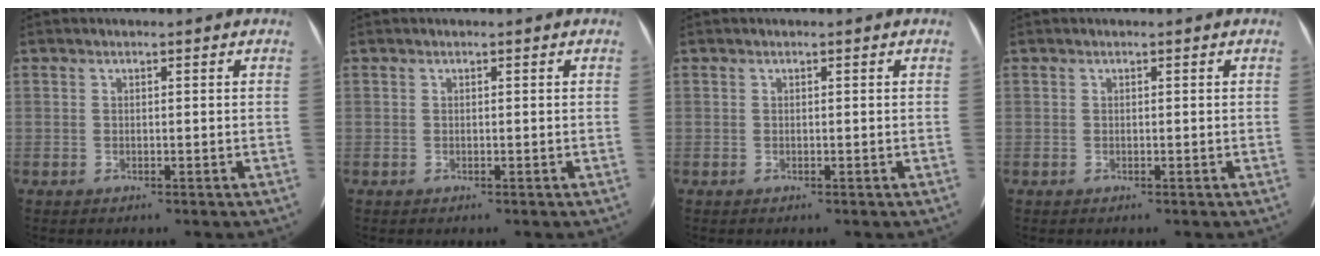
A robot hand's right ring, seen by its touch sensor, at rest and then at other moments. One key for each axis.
{"total": 0.0}
{"total": 0.0}
{"total": 0.0}